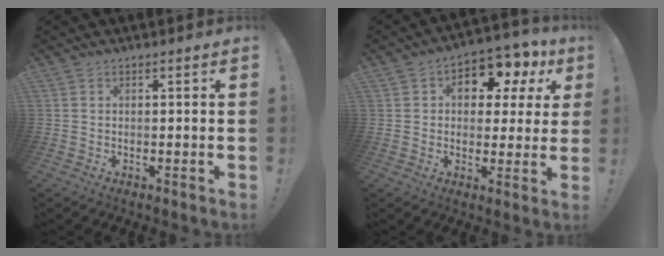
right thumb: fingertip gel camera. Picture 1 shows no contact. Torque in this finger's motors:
{"motor_torque": [0.83, 2.09, 0.48, -0.37, -0.01]}